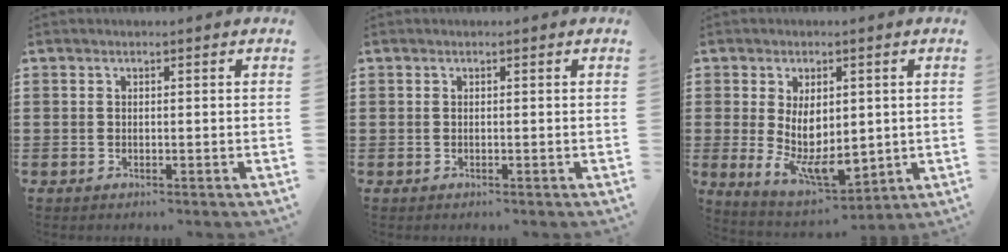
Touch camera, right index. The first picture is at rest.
{"total": 0.0}
{"total": 8.1, "force": [0.3, 4.6, 6.7], "torque": [-0.129, -0.010, 0.004]}